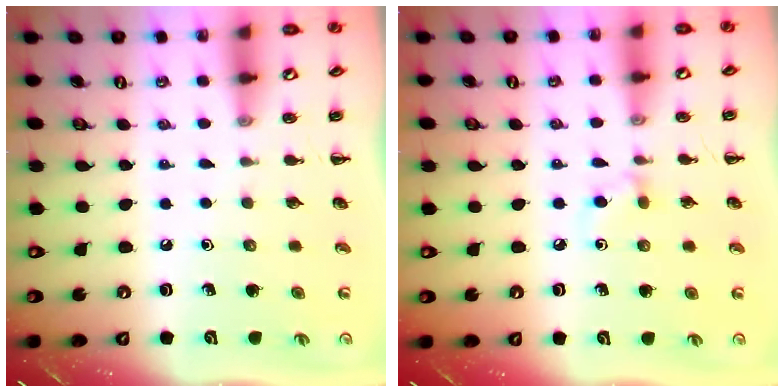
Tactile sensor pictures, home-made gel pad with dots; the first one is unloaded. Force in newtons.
{"total": 5.5, "press": 5.2, "slide": 1.9}